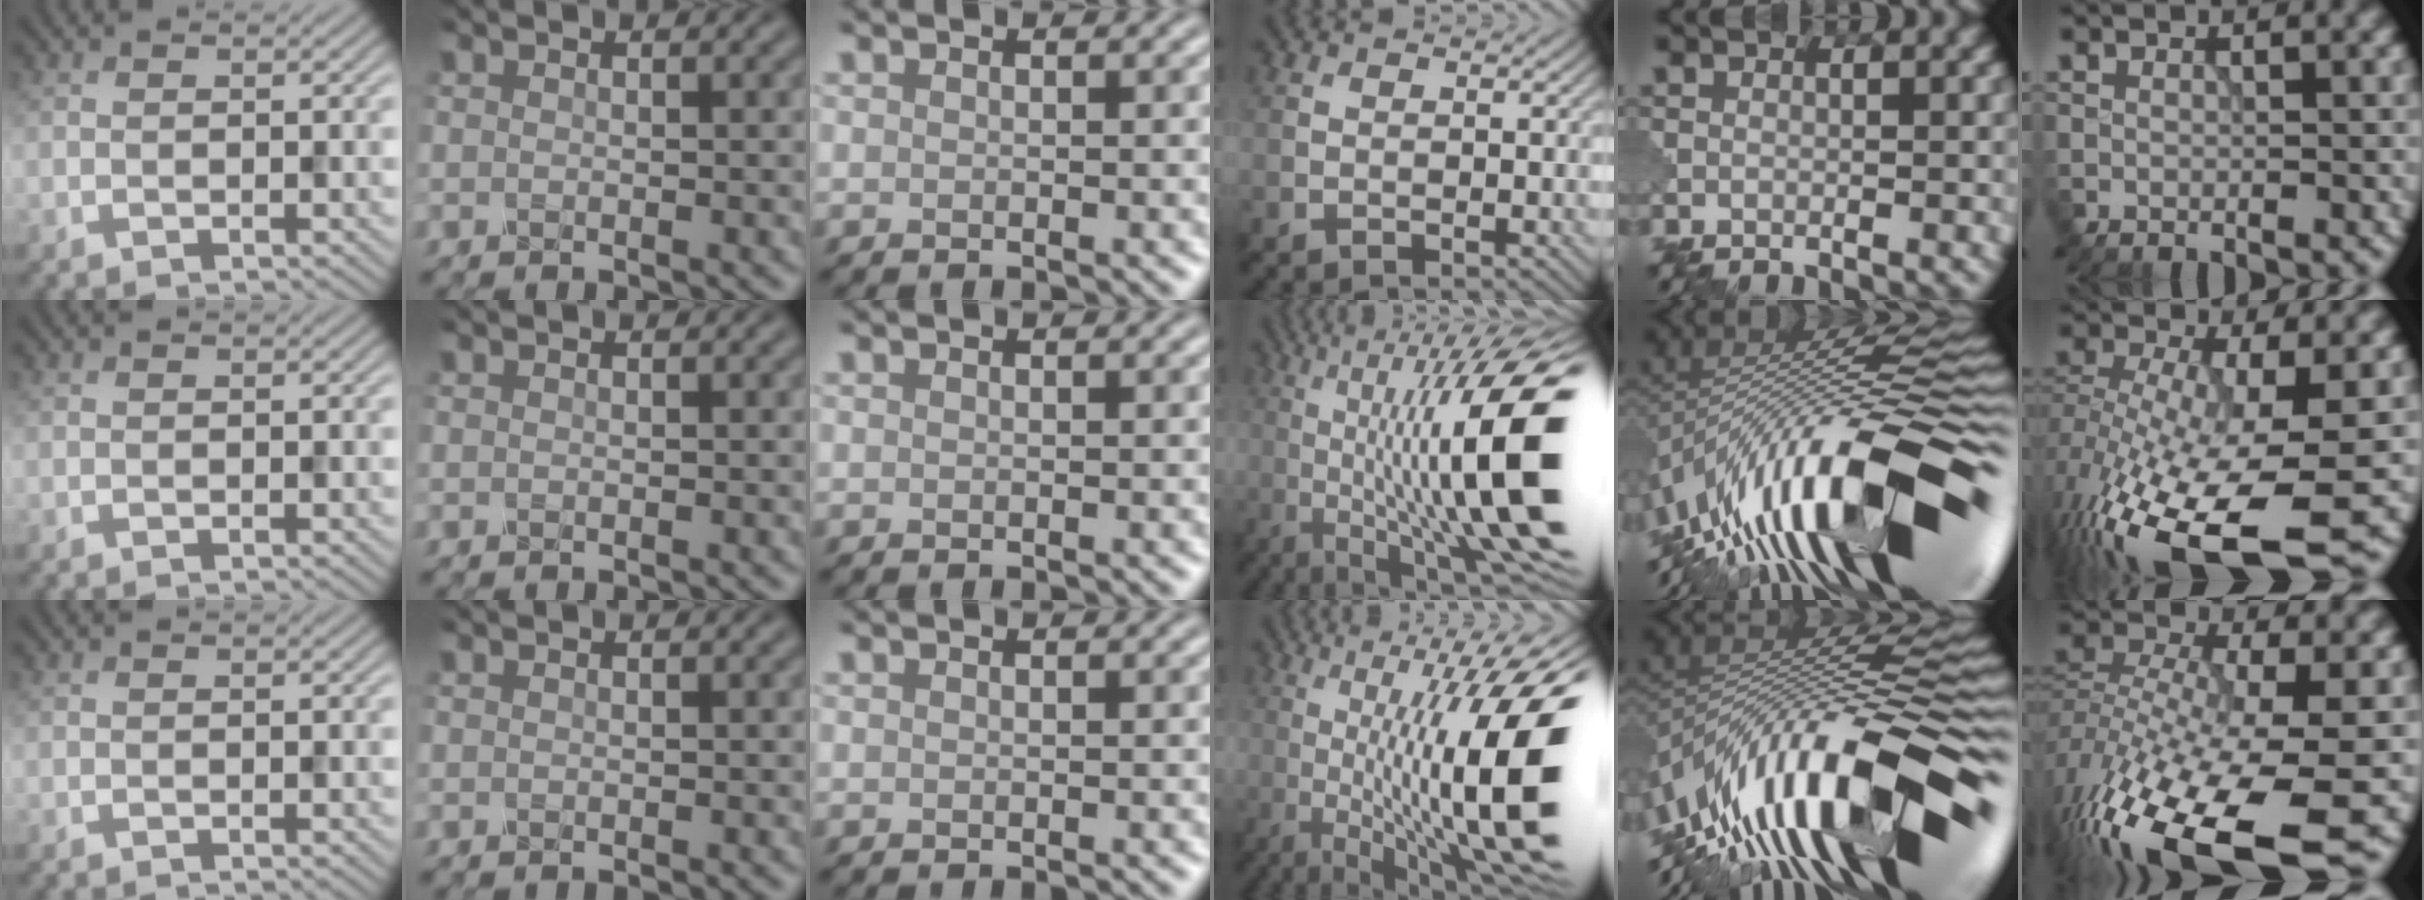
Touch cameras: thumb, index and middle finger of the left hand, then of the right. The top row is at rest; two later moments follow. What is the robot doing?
{"motion": "shake", "object": "plastic piggy bank"}